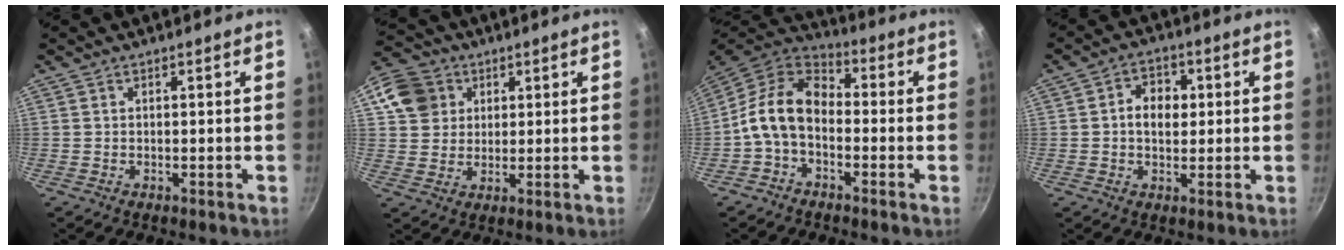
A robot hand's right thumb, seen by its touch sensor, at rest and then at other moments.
{"total": 10.2, "force": [4.0, 8.6, 3.5], "torque": [-0.039, 0.008, 0.068]}
{"total": 11.9, "force": [-2.1, 7.9, 8.7], "torque": [-0.147, 0.045, -0.060]}
{"total": 6.5, "force": [0.7, 4.8, 4.3], "torque": [-0.041, 0.008, 0.003]}